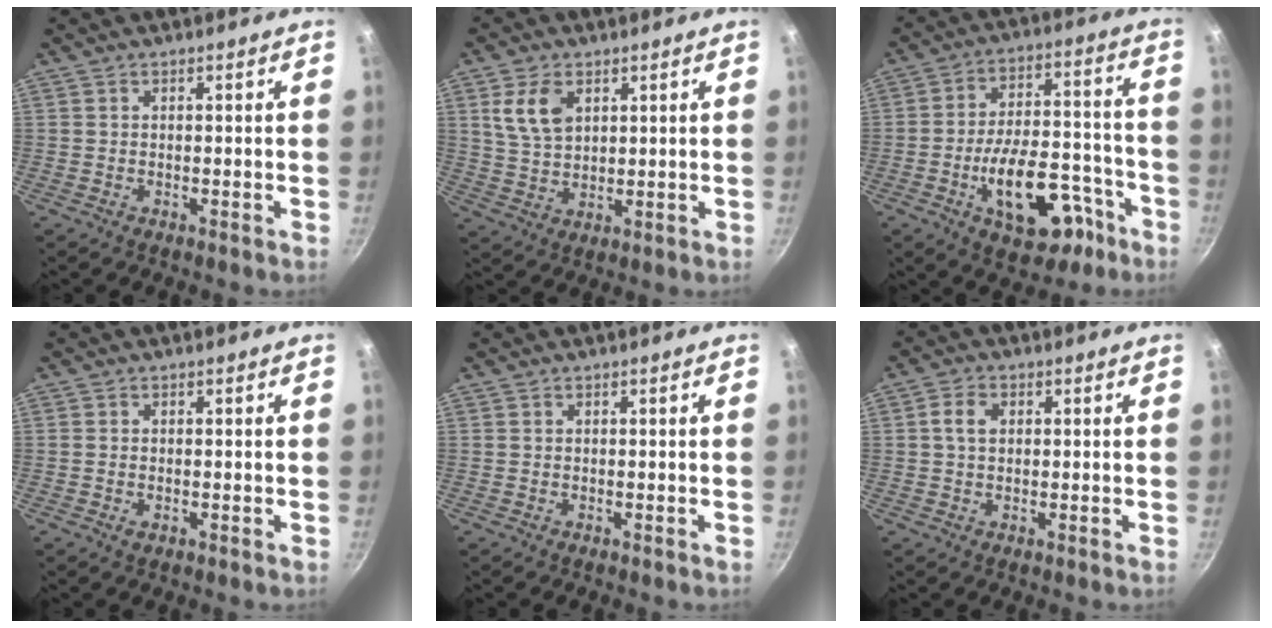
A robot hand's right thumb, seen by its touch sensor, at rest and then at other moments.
{"total": 7.8, "force": [3.1, 4.8, 5.2], "torque": [-0.089, -0.012, 0.064]}
{"total": 17.8, "force": [-7.8, 9.4, 12.9], "torque": [-0.168, 0.065, -0.105]}
{"total": 1.0, "force": [-0.3, 0.6, 0.7], "torque": [-0.015, 0.000, -0.006]}
{"total": 0.0}
{"total": 3.5, "force": [0.7, 2.5, 2.4], "torque": [-0.037, 0.007, 0.008]}